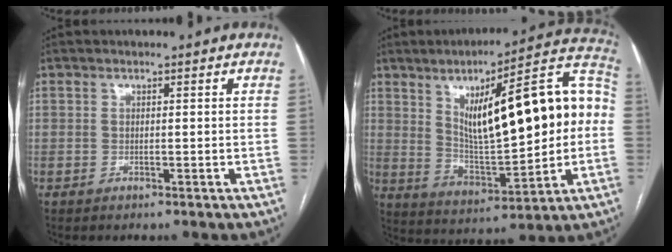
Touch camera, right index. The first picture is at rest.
{"total": 22.7, "force": [3.2, 5.4, 21.8], "torque": [-0.333, 0.035, 0.054]}